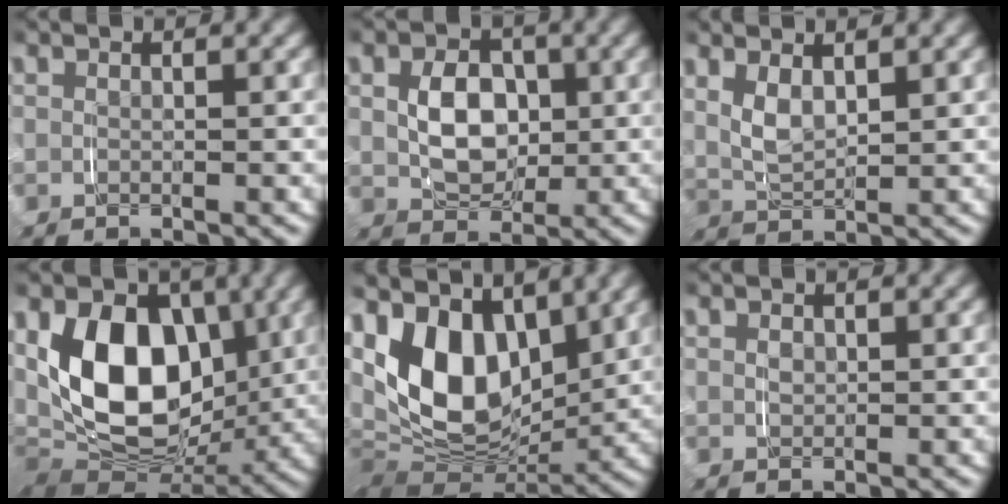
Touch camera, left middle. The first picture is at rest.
{"total": 4.7, "force": [0.1, 3.6, 3.1], "torque": [-0.054, -0.012, 0.008]}
{"total": 3.7, "force": [1.1, 2.3, 2.6], "torque": [-0.068, -0.011, 0.026]}
{"total": 12.5, "force": [1.3, 8.3, 9.2], "torque": [-0.175, -0.011, 0.016]}
{"total": 11.6, "force": [1.8, 7.5, 8.6], "torque": [-0.171, -0.010, 0.029]}
{"total": 0.6, "force": [0.1, 0.5, 0.2], "torque": [-0.010, -0.006, 0.006]}